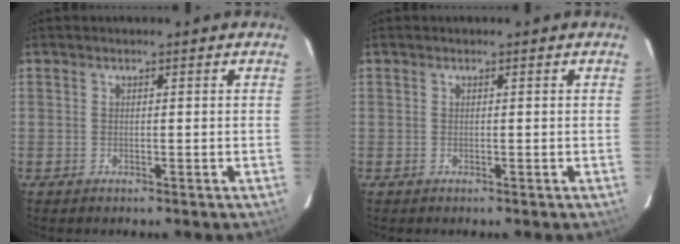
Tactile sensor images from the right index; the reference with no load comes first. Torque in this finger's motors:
{"motor_torque": [0.00, 0.00, 0.00, 0.00]}